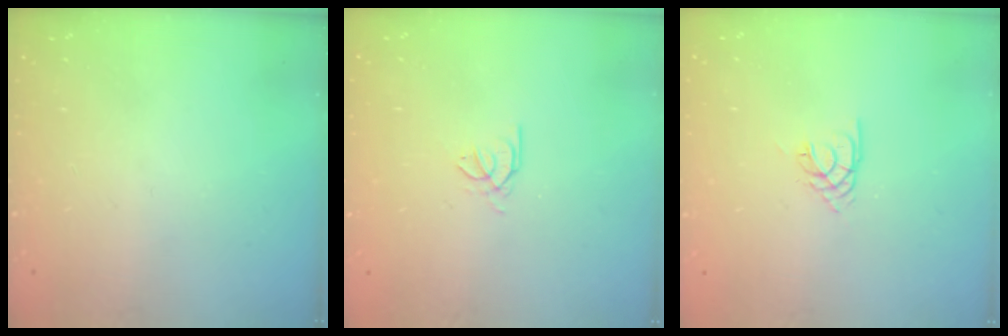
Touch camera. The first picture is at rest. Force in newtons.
{"total": 0.9, "press": 0.8, "slide": 0.4}
{"total": 1.7, "press": 1.7, "slide": 0.4}